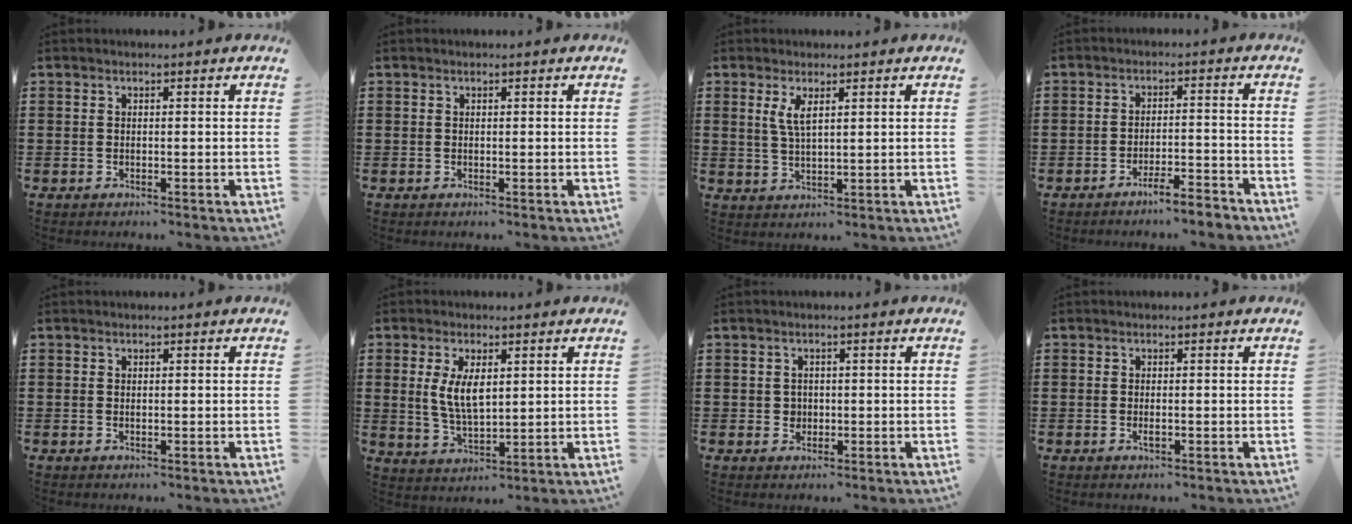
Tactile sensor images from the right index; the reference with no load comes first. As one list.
[{"total": 0.0}, {"total": 3.5, "force": [1.5, 1.1, 2.9], "torque": [-0.062, 0.005, 0.025]}, {"total": 3.9, "force": [-3.7, -0.1, 1.3], "torque": [-0.022, 0.000, -0.073]}, {"total": 0.0}, {"total": 6.1, "force": [1.2, 2.9, 5.3], "torque": [-0.115, 0.004, 0.018]}, {"total": 1.6, "force": [0.0, 1.5, 0.4], "torque": [-0.013, 0.007, -0.002]}, {"total": 1.1, "force": [-0.3, 0.1, 1.1], "torque": [-0.027, -0.010, -0.006]}]